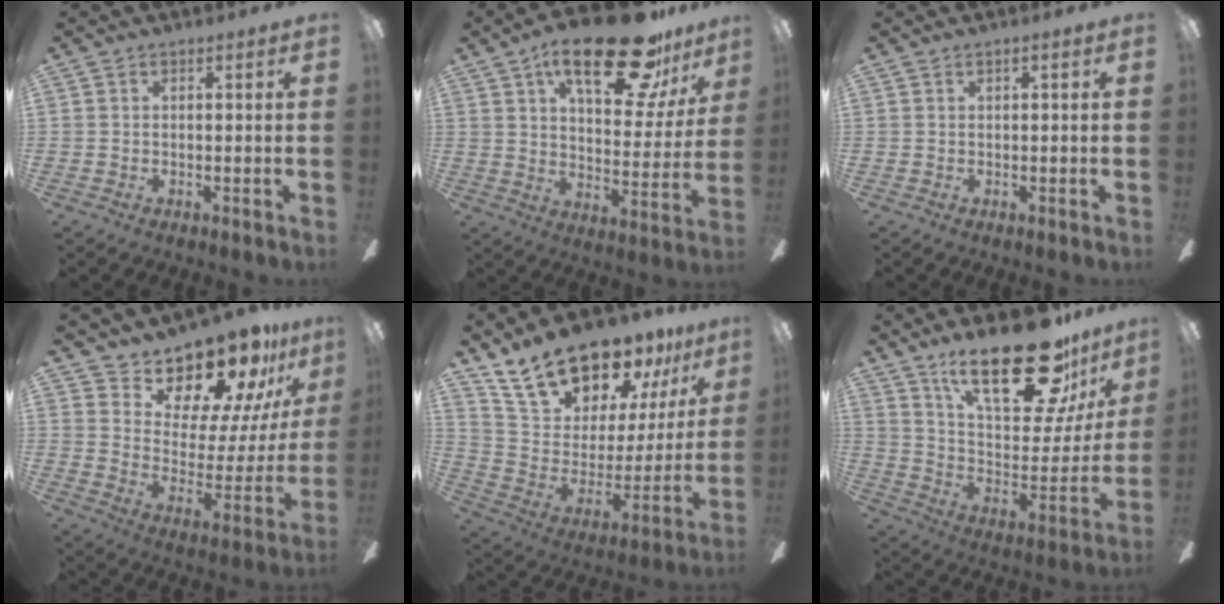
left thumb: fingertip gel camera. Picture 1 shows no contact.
{"total": 24.4, "force": [15.5, 9.0, 16.5], "torque": [-0.248, -0.078, 0.251]}
{"total": 0.8, "force": [0.3, 0.1, 0.8], "torque": [-0.015, 0.001, 0.004]}
{"total": 17.2, "force": [15.3, 6.1, 5.0], "torque": [-0.085, -0.137, 0.264]}
{"total": 20.5, "force": [17.7, 8.4, 6.3], "torque": [-0.129, -0.128, 0.328]}
{"total": 28.9, "force": [19.4, 10.4, 18.8], "torque": [-0.285, -0.116, 0.324]}